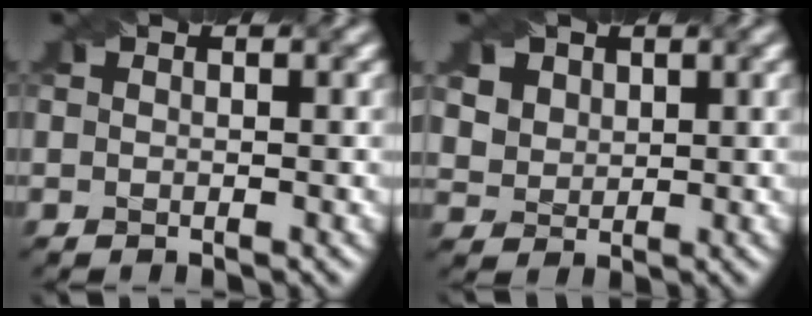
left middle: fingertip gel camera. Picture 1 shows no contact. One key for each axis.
{"total": 4.5, "fx": 2.7, "fy": 3.2, "fz": 1.8, "tx": -0.061, "ty": 0.004, "tz": 0.058}